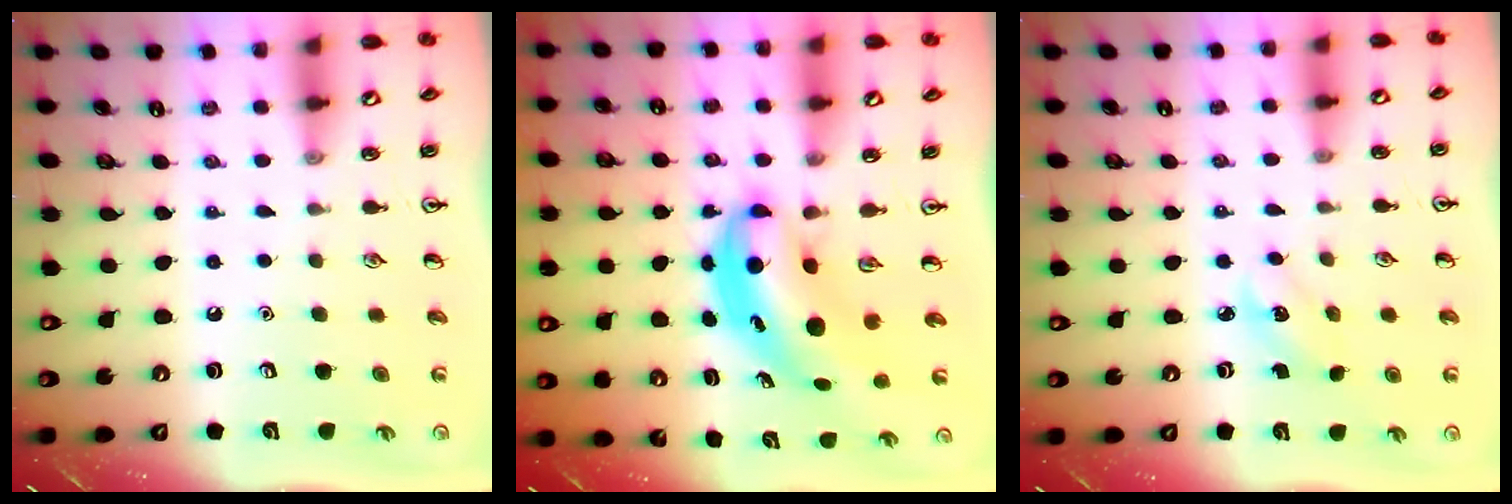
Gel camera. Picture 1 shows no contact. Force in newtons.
{"total": 6.3, "press": 6.1, "slide": 1.7}
{"total": 2.7, "press": 2.6, "slide": 0.9}